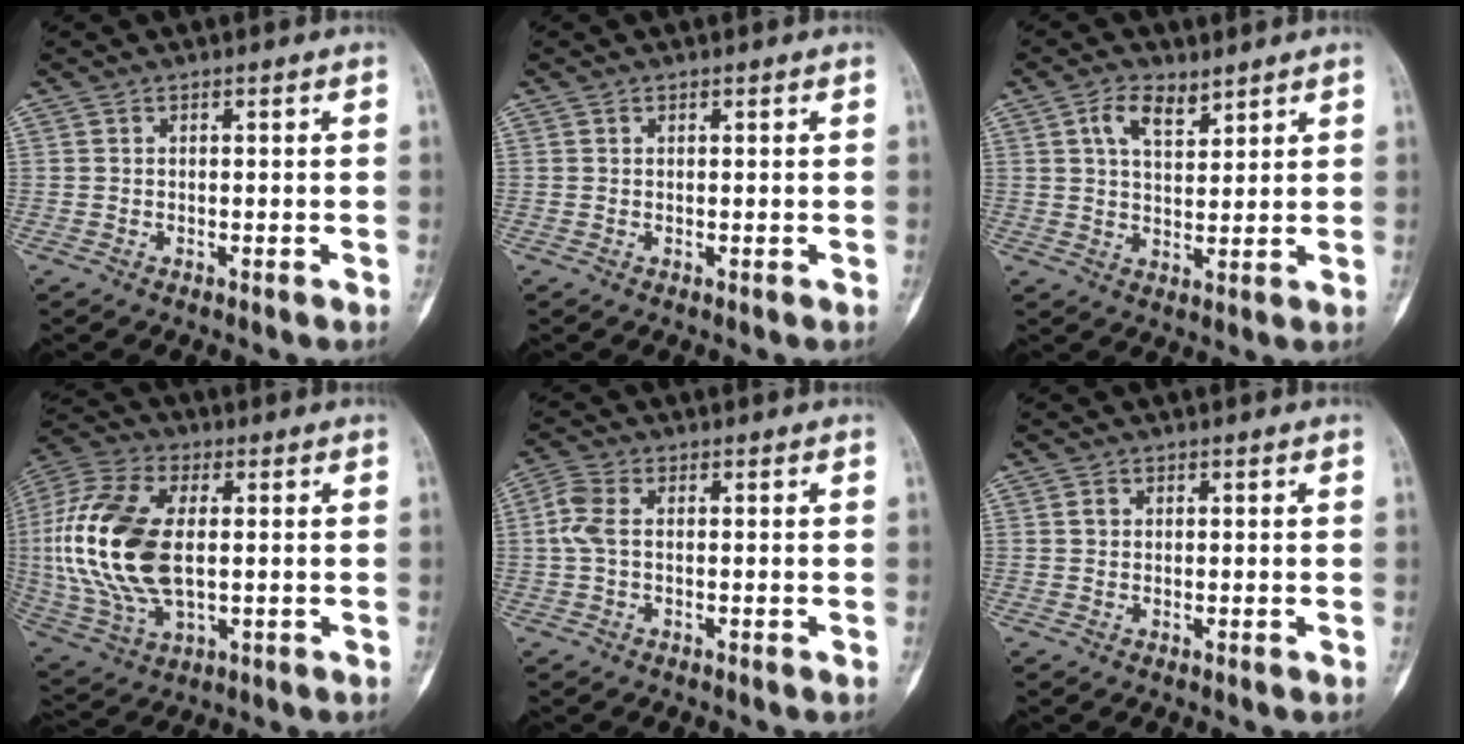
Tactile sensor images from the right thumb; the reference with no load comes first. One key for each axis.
{"total": 0.0}
{"total": 6.0, "fx": 3.5, "fy": 3.0, "fz": 3.9, "tx": -0.058, "ty": -0.016, "tz": 0.063}
{"total": 20.6, "fx": 0.7, "fy": 11.4, "fz": 17.2, "tx": -0.377, "ty": 0.000, "tz": 0.016}
{"total": 4.2, "fx": 0.0, "fy": 2.4, "fz": 3.4, "tx": -0.092, "ty": 0.009, "tz": -0.010}
{"total": 1.1, "fx": 0.2, "fy": 1.0, "fz": 0.5, "tx": -0.005, "ty": 0.002, "tz": 0.002}